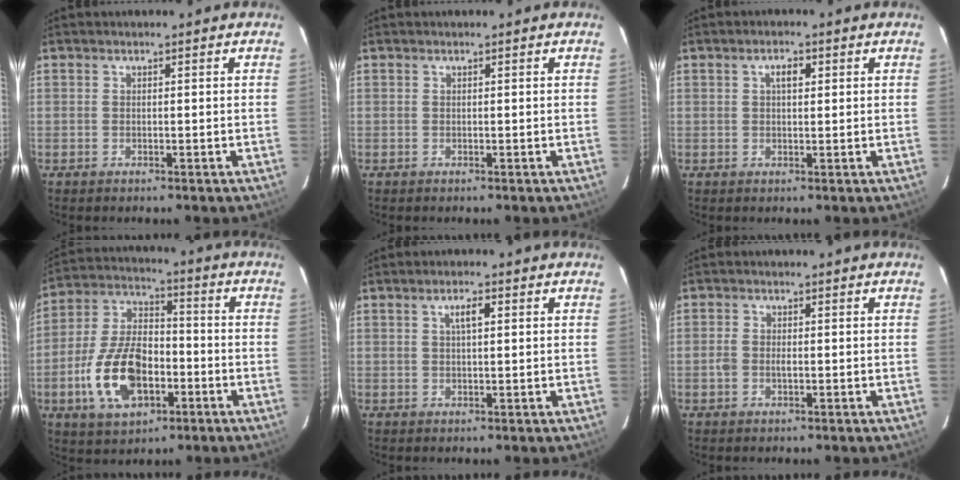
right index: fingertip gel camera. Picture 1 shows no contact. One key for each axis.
{"total": 0.0}
{"total": 2.5, "fx": 0.8, "fy": 1.2, "fz": 2.0, "tx": -0.034, "ty": 0.010, "tz": 0.013}
{"total": 16.1, "fx": -5.4, "fy": 9.0, "fz": 12.1, "tx": -0.255, "ty": 0.010, "tz": -0.089}
{"total": 2.5, "fx": 0.8, "fy": 0.8, "fz": 2.3, "tx": -0.043, "ty": 0.007, "tz": 0.015}
{"total": 2.2, "fx": -0.6, "fy": 1.3, "fz": 1.7, "tx": -0.037, "ty": 0.001, "tz": -0.012}